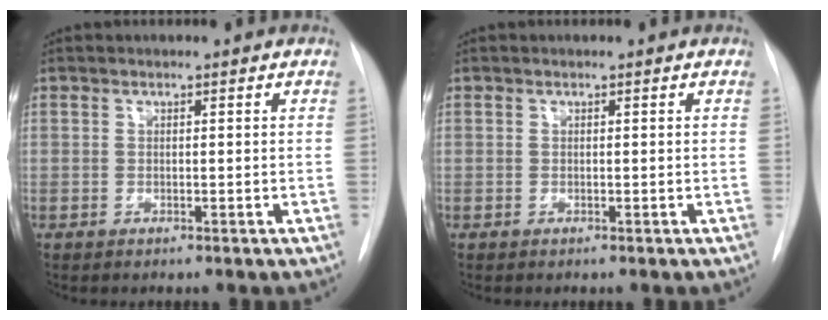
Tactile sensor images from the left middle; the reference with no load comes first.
{"total": 0.0}